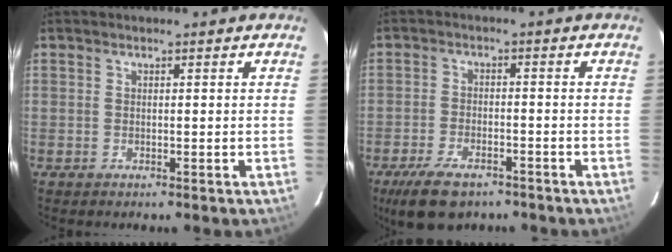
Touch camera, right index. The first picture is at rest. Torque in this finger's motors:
{"motor_torque": [0.65, -0.65, 0.43, 0.05]}